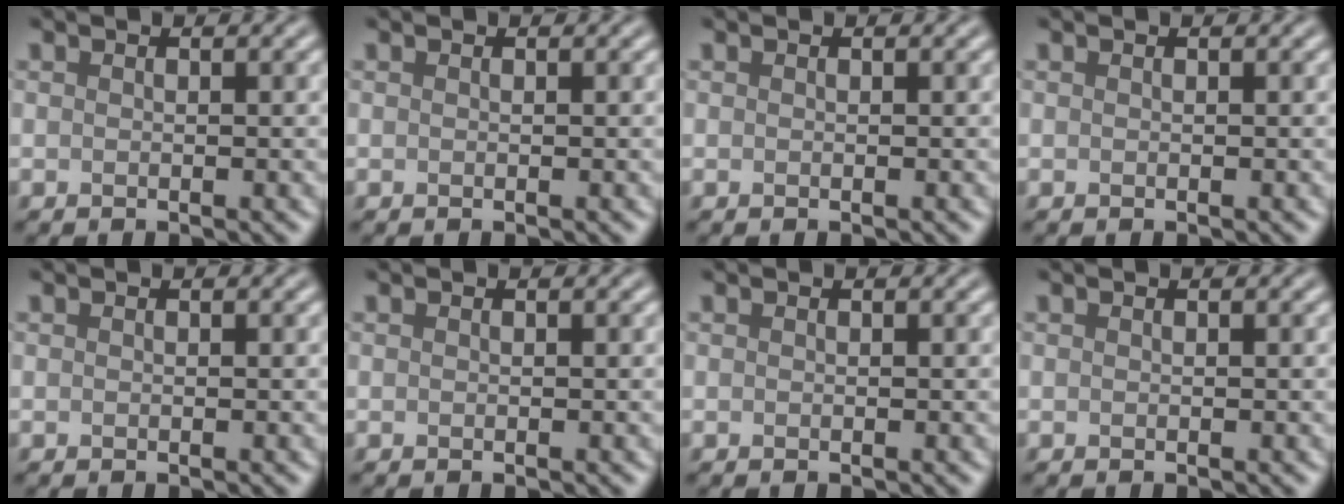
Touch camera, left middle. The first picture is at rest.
{"total": 0.0}
{"total": 0.0}
{"total": 0.0}
{"total": 0.0}
{"total": 0.0}
{"total": 0.0}
{"total": 0.0}